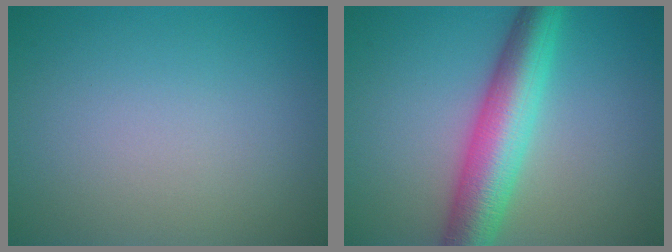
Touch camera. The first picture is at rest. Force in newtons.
{"total": 7.3, "press": 7.3, "slide": 0.1}